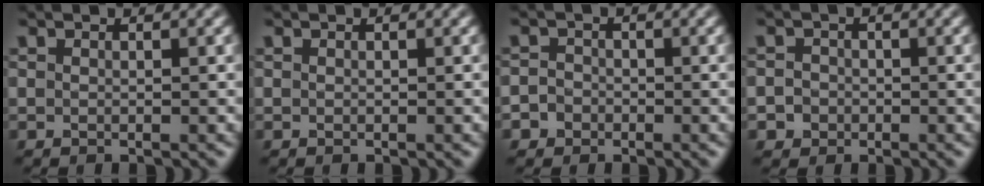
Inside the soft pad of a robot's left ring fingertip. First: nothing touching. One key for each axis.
{"total": 0.0}
{"total": 1.8, "fx": -0.9, "fy": 1.5, "fz": 0.4, "tx": 0.008, "ty": 0.004, "tz": -0.018}
{"total": 2.1, "fx": -0.7, "fy": 1.9, "fz": 0.4, "tx": 0.008, "ty": 0.007, "tz": -0.021}